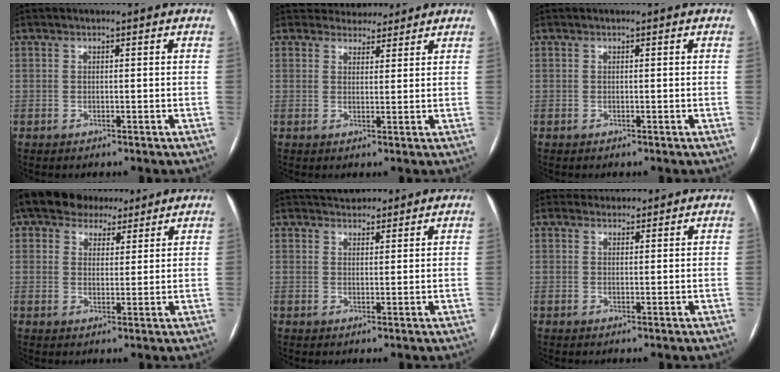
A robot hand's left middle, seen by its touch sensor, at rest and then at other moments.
{"total": 4.7, "force": [4.3, 1.9, 0.0], "torque": [0.007, 0.007, 0.057]}
{"total": 0.0}
{"total": 8.1, "force": [6.2, 4.9, 2.0], "torque": [-0.028, 0.027, 0.095]}
{"total": 4.5, "force": [4.0, 1.8, 1.0], "torque": [-0.009, 0.021, 0.062]}
{"total": 2.3, "force": [2.0, 0.9, -0.4], "torque": [0.011, 0.016, 0.029]}